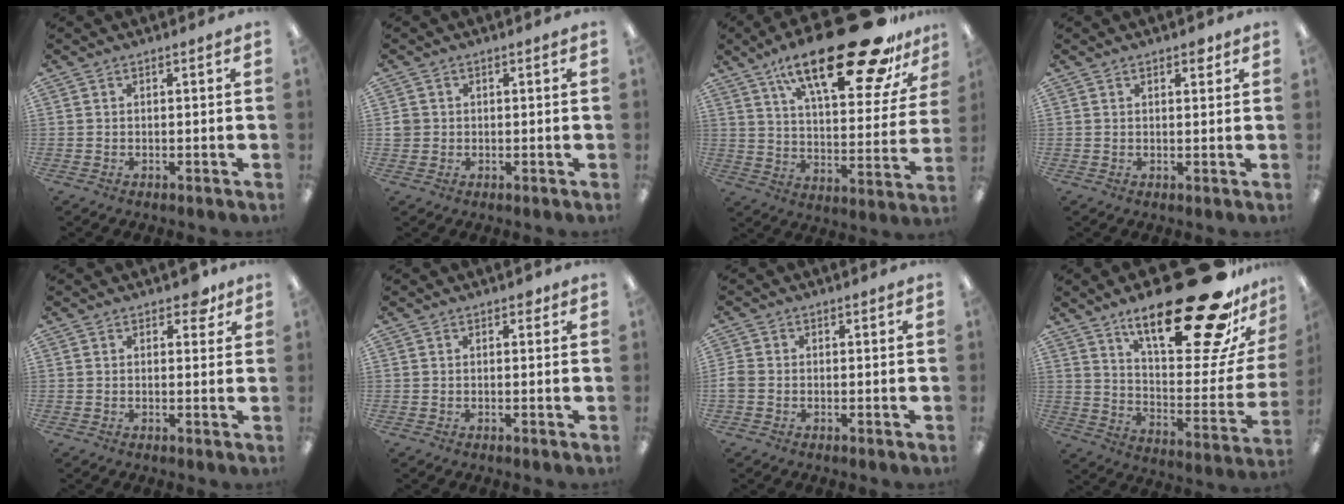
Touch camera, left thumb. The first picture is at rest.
{"total": 2.2, "force": [0.2, 2.1, 0.4], "torque": [-0.010, 0.004, 0.002]}
{"total": 27.7, "force": [18.3, 9.0, 18.8], "torque": [-0.282, -0.109, 0.292]}
{"total": 2.4, "force": [1.5, 1.2, 1.5], "torque": [-0.006, -0.008, 0.021]}
{"total": 4.0, "force": [2.6, 2.0, 2.3], "torque": [-0.020, -0.008, 0.039]}
{"total": 1.4, "force": [0.7, 0.9, 0.8], "torque": [-0.010, 0.000, 0.009]}
{"total": 2.3, "force": [-0.6, 1.9, 1.3], "torque": [-0.027, 0.004, -0.013]}
{"total": 31.2, "force": [19.8, 10.0, 22.0], "torque": [-0.296, -0.138, 0.321]}